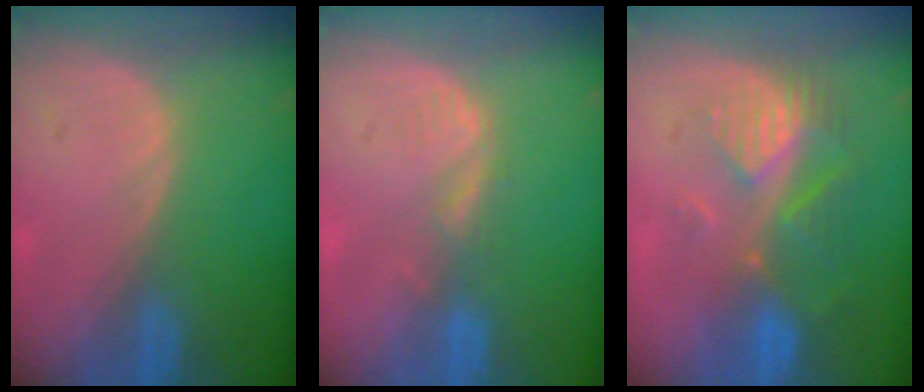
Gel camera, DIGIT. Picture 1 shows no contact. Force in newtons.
{"total": 2.0, "press": 2.0, "slide": 0.3}
{"total": 8.8, "press": 7.9, "slide": 3.8}